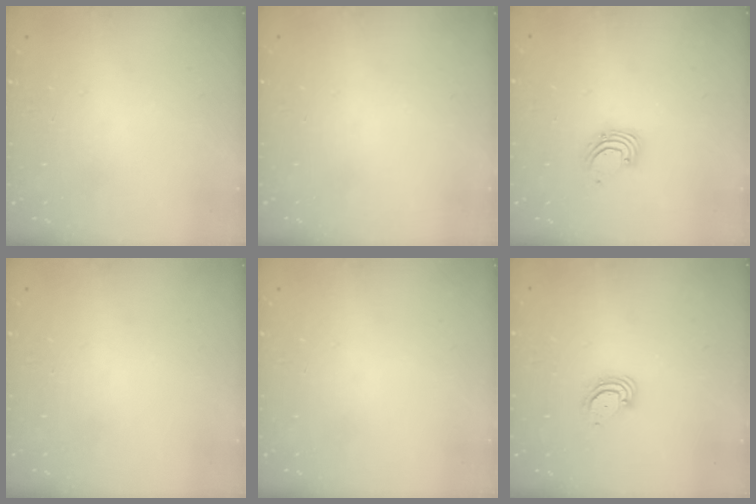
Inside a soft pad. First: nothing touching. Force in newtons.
{"total": 0.0}
{"total": 2.2, "press": 2.2, "slide": 0.2}
{"total": 0.0}
{"total": 0.0}
{"total": 3.9, "press": 3.9, "slide": 0.4}